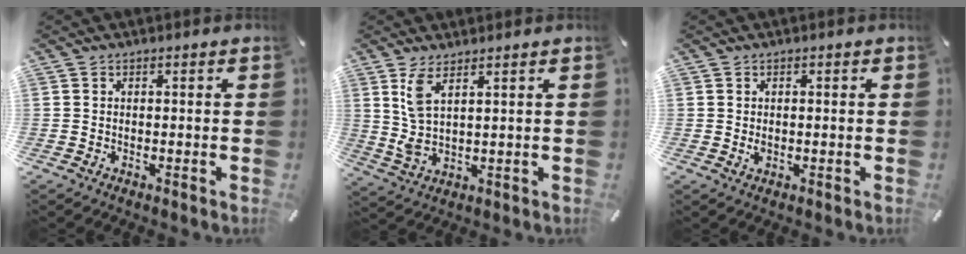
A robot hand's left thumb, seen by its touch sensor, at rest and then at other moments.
{"total": 6.6, "force": [3.7, 1.8, 5.1], "torque": [-0.117, -0.011, 0.067]}
{"total": 1.2, "force": [-0.1, 0.9, 0.8], "torque": [-0.009, -0.001, -0.004]}